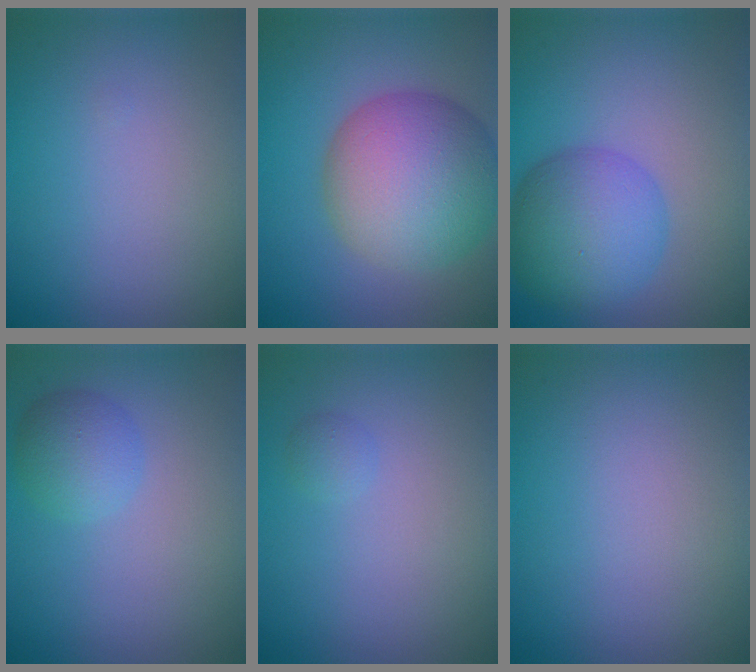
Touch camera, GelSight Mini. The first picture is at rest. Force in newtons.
{"total": 10.7, "press": 10.7, "slide": 0.3}
{"total": 6.8, "press": 6.8, "slide": 0.1}
{"total": 2.8, "press": 2.8, "slide": 0.1}
{"total": 0.7, "press": 0.7, "slide": 0.1}
{"total": 0.0}